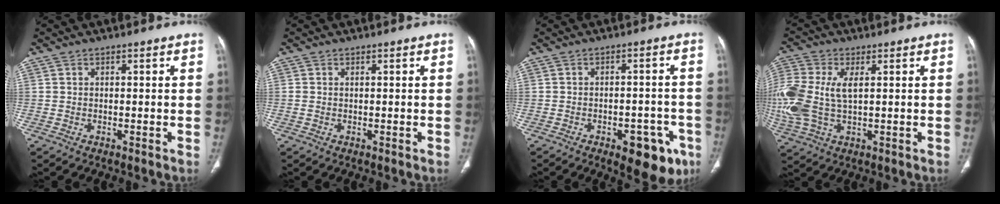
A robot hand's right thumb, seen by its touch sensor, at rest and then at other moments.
{"total": 0.7, "force": [0.1, 0.4, 0.5], "torque": [-0.021, 0.009, 0.007]}
{"total": 11.1, "force": [-5.6, 5.4, 7.9], "torque": [-0.067, 0.026, -0.064]}
{"total": 15.4, "force": [1.4, 8.6, 12.6], "torque": [-0.330, 0.004, 0.033]}